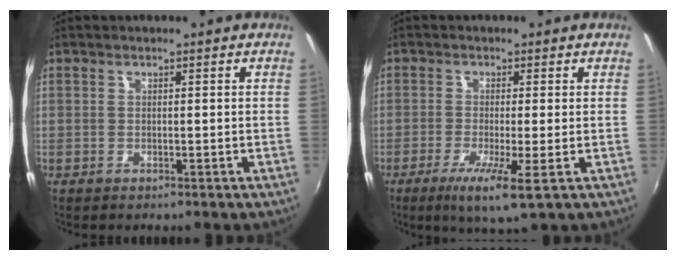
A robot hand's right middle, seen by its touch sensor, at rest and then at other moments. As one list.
[{"total": 6.5, "force": [-2.5, -0.2, 6.0], "torque": [-0.126, -0.021, -0.047]}]